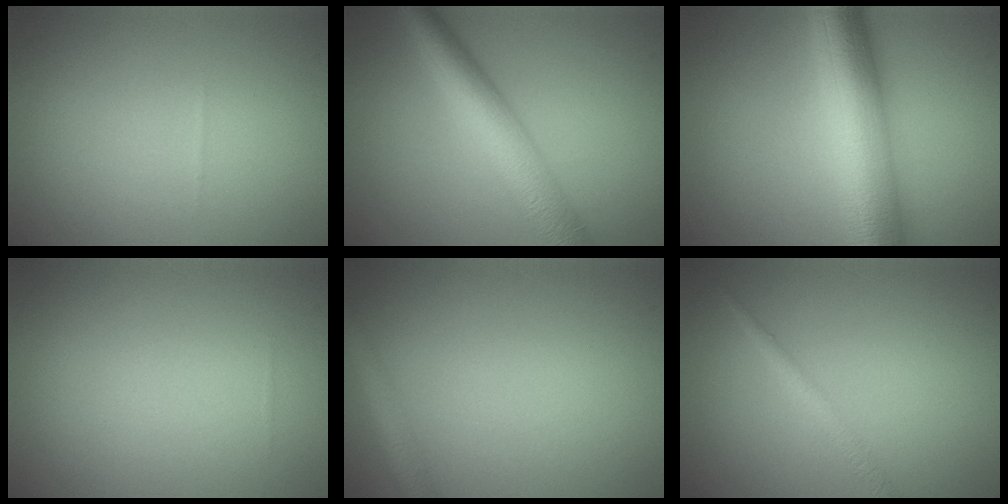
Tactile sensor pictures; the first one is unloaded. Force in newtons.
{"total": 6.2, "press": 6.2, "slide": 0.1}
{"total": 9.5, "press": 9.5, "slide": 0.2}
{"total": 0.0}
{"total": 2.3, "press": 2.3, "slide": 0.1}
{"total": 1.6, "press": 1.6, "slide": 0.1}